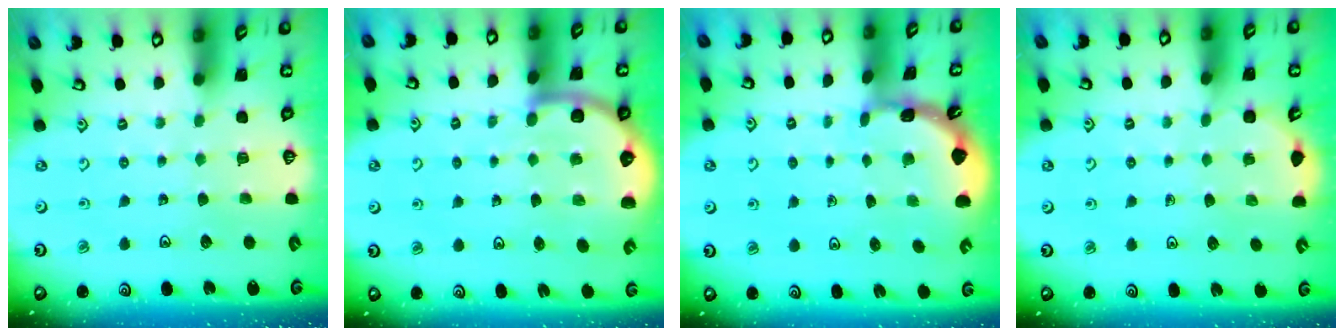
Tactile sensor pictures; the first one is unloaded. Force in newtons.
{"total": 6.9, "press": 6.4, "slide": 2.6}
{"total": 1.8, "press": 1.8, "slide": 0.2}
{"total": 2.2, "press": 2.0, "slide": 1.1}